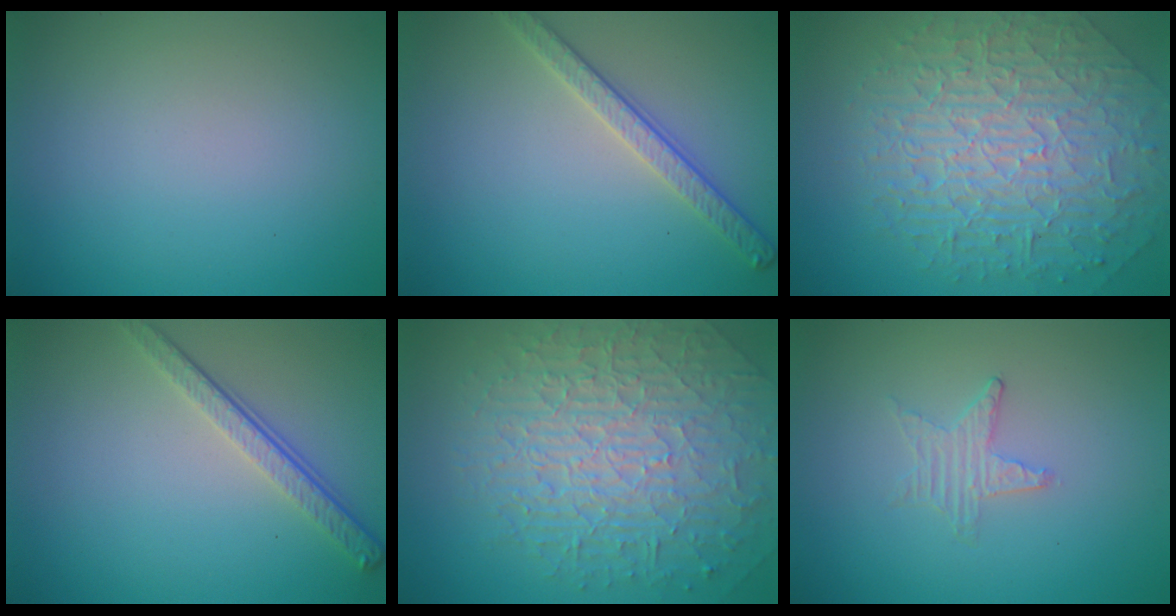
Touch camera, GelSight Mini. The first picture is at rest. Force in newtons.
{"total": 2.8, "press": 2.7, "slide": 0.8}
{"total": 10.2, "press": 6.7, "slide": 7.6}
{"total": 3.8, "press": 2.8, "slide": 2.6}
{"total": 10.0, "press": 6.5, "slide": 7.7}
{"total": 0.5, "press": 0.5, "slide": 0.1}